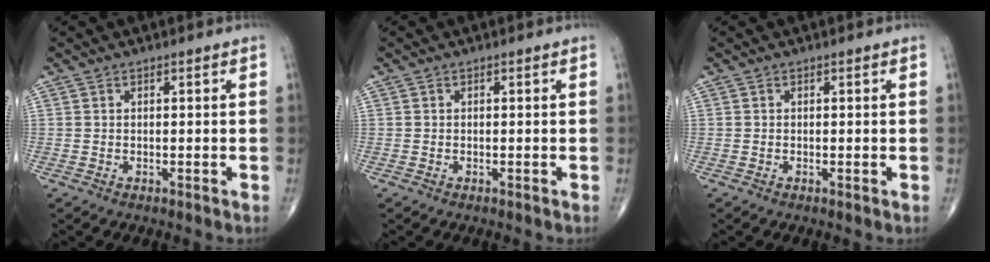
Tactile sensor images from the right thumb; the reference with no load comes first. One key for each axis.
{"total": 0.0}
{"total": 0.0}